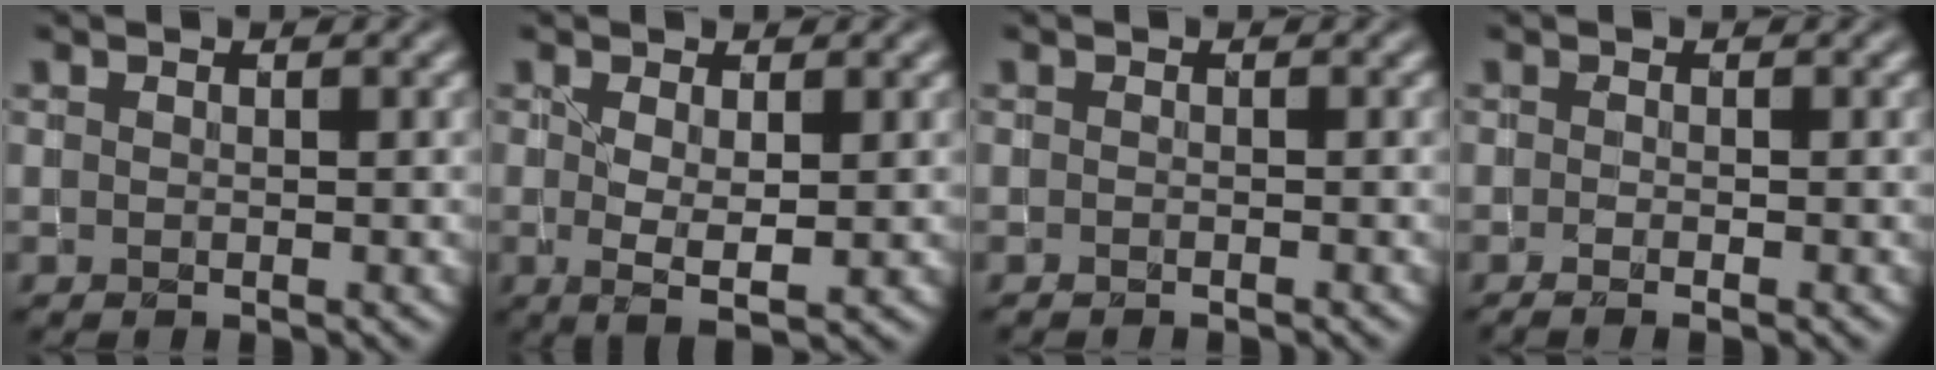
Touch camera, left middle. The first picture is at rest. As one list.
[{"total": 2.4, "force": [0.2, 0.6, 2.4], "torque": [-0.048, -0.011, 0.006]}, {"total": 0.8, "force": [-0.8, 0.1, 0.2], "torque": [-0.004, -0.003, -0.014]}, {"total": 1.2, "force": [-0.7, 0.3, 1.0], "torque": [-0.017, -0.006, -0.012]}]